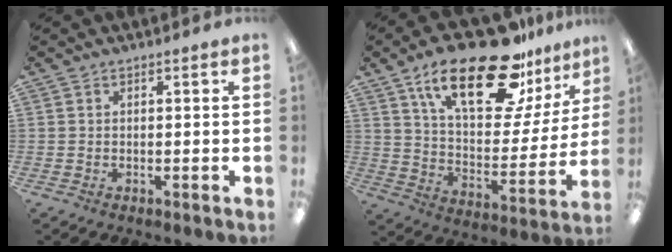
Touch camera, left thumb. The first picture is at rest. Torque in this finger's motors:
{"motor_torque": [0.92, 0.92, 1.35, -1.42, 0.34]}